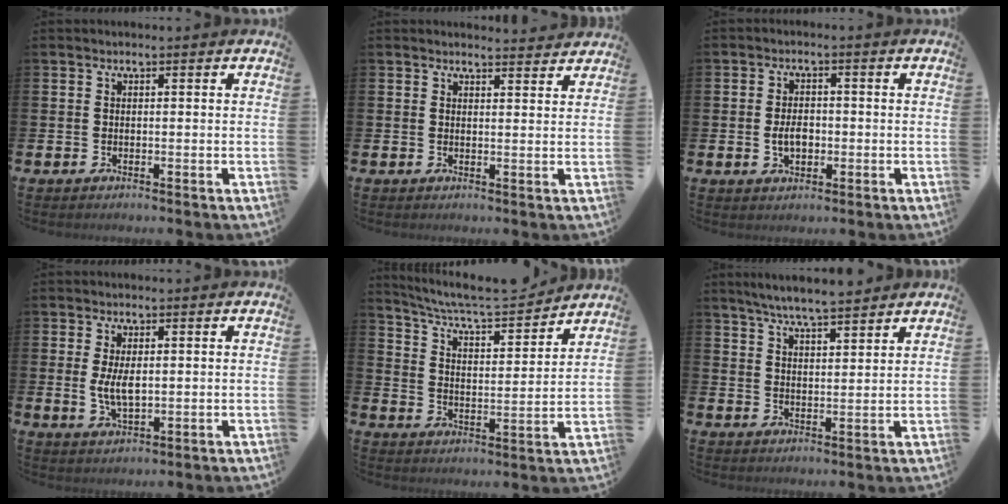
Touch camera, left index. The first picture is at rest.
{"total": 2.4, "force": [2.4, 0.3, -0.1], "torque": [0.006, -0.015, 0.042]}
{"total": 3.2, "force": [-0.5, 2.1, 2.4], "torque": [-0.027, -0.003, -0.015]}
{"total": 4.1, "force": [0.5, 1.9, 3.6], "torque": [-0.061, 0.000, 0.006]}
{"total": 7.8, "force": [7.4, 1.0, 2.4], "torque": [-0.079, -0.053, 0.127]}
{"total": 5.9, "force": [5.7, 0.4, 1.6], "torque": [-0.044, -0.023, 0.102]}